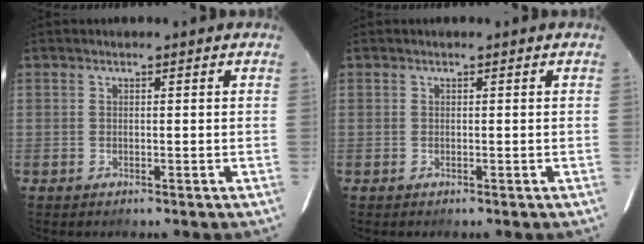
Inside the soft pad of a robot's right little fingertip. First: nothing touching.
{"total": 0.0}